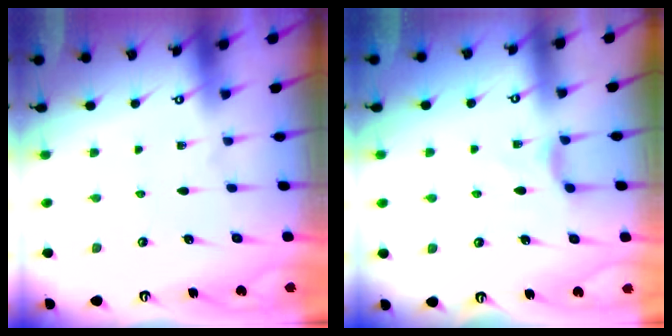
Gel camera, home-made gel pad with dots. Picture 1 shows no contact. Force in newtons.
{"total": 3.3, "press": 3.2, "slide": 0.6}